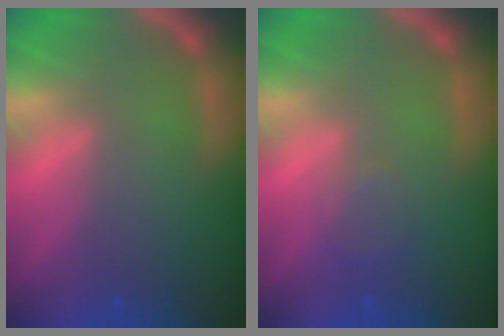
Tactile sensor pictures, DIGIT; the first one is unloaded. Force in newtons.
{"total": 1.5}